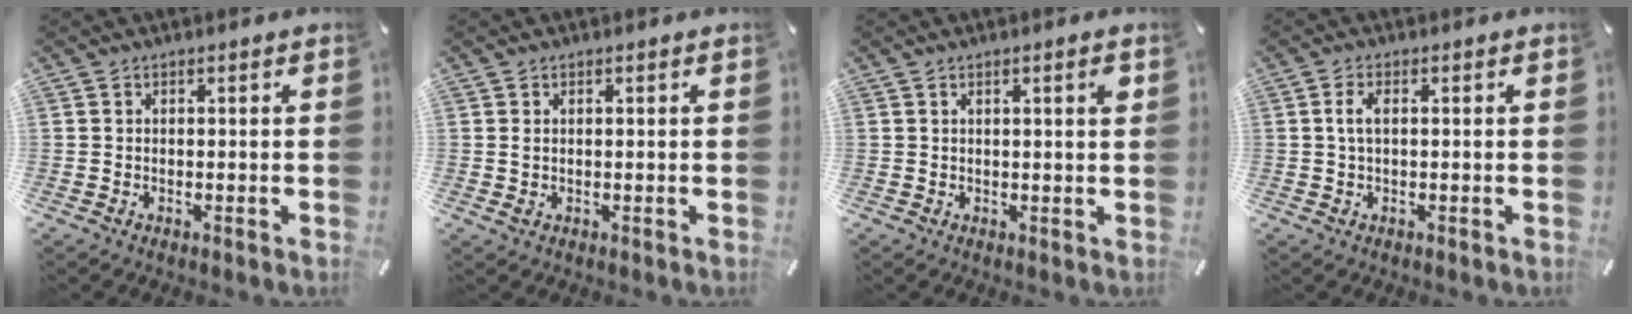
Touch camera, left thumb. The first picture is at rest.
{"total": 0.9, "force": [0.3, 0.6, 0.6], "torque": [-0.012, 0.002, 0.004]}
{"total": 2.3, "force": [1.0, 0.1, 2.1], "torque": [-0.041, 0.000, 0.015]}
{"total": 3.1, "force": [0.4, 1.3, 2.7], "torque": [-0.063, 0.001, 0.004]}